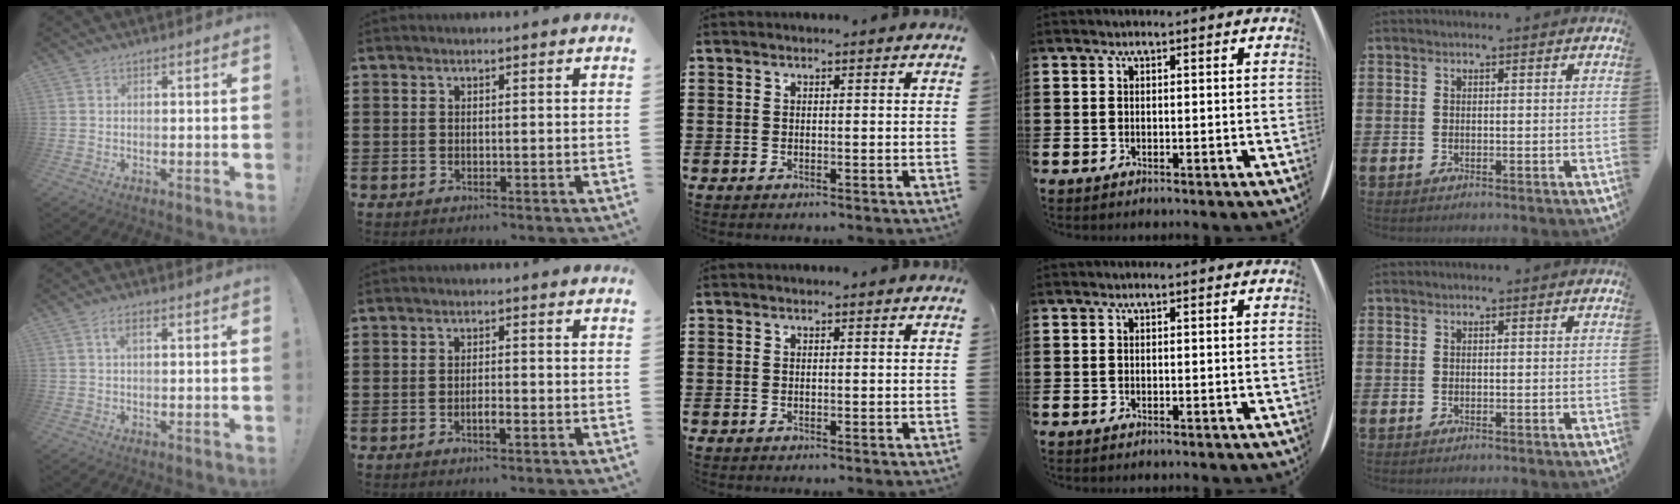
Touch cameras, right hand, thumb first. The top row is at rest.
{"thumb": {"total": 2.9, "force": [0.8, 1.4, 2.4], "torque": [-0.040, 0.006, 0.011]}, "index": {"total": 1.8, "force": [-0.9, 0.5, 1.4], "torque": [-0.027, -0.001, -0.016]}}